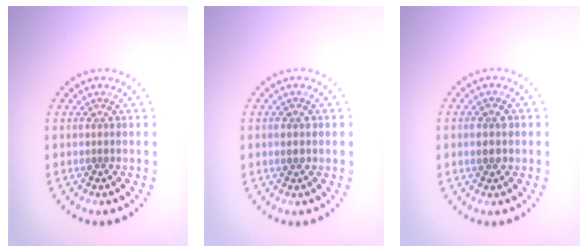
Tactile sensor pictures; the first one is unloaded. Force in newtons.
{"total": 1.4, "press": 1.4, "slide": 0.2}
{"total": 1.4, "press": 1.4, "slide": 0.4}